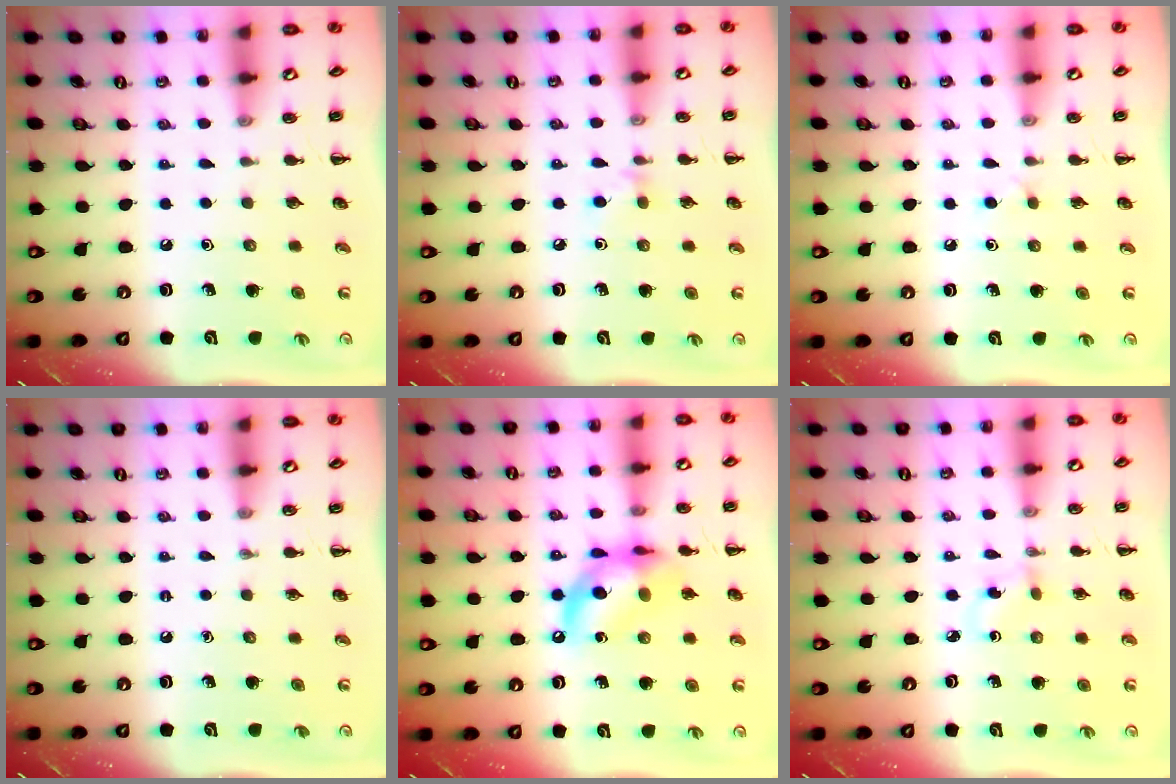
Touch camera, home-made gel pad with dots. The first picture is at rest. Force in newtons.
{"total": 4.6, "press": 4.3, "slide": 1.7}
{"total": 2.5, "press": 2.2, "slide": 1.0}
{"total": 0.0}
{"total": 13.3, "press": 12.9, "slide": 3.3}
{"total": 2.1, "press": 1.9, "slide": 0.9}